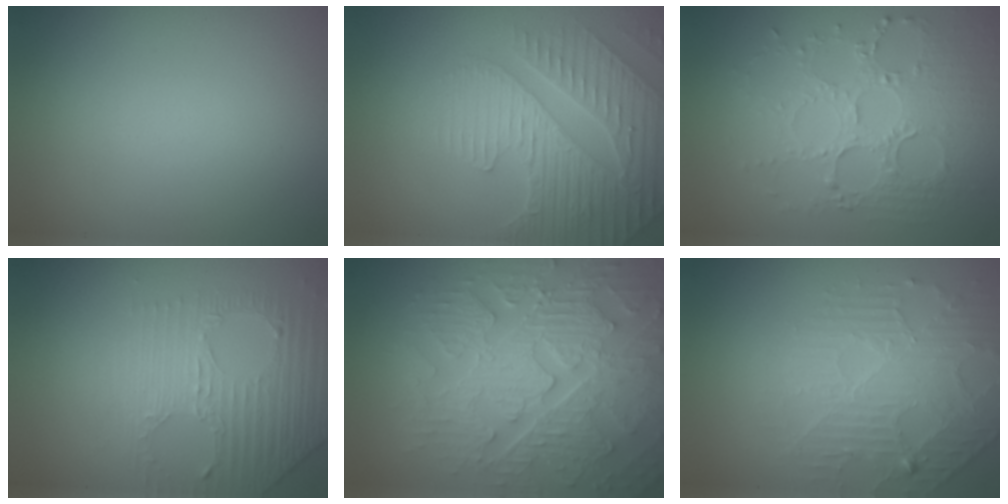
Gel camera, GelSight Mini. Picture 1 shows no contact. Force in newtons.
{"total": 4.7, "press": 4.6, "slide": 1.1}
{"total": 4.2, "press": 3.6, "slide": 2.1}
{"total": 4.5, "press": 3.1, "slide": 3.2}
{"total": 8.8, "press": 6.5, "slide": 6.0}
{"total": 4.6, "press": 3.6, "slide": 3.0}